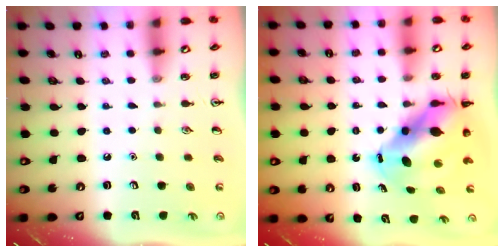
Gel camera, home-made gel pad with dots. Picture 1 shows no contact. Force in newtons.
{"total": 8.8, "press": 8.6, "slide": 1.9}